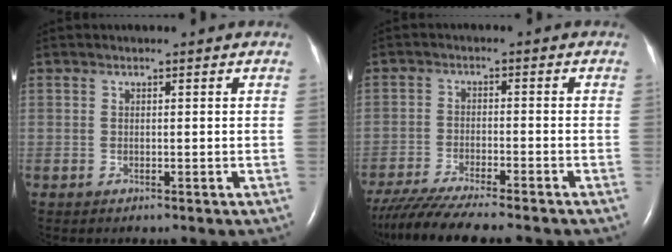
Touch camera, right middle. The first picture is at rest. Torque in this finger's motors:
{"motor_torque": [0.68, -0.70, 0.14, 0.07]}